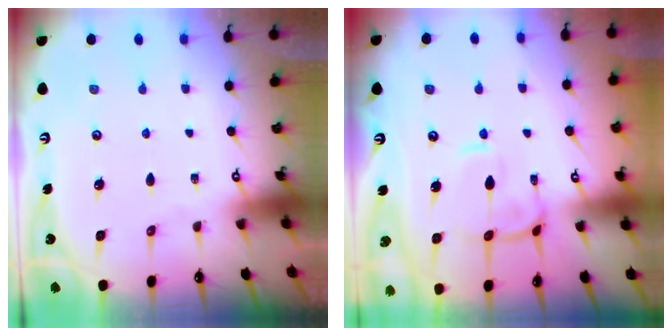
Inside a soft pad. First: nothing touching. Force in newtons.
{"total": 3.9, "press": 3.7, "slide": 1.0}